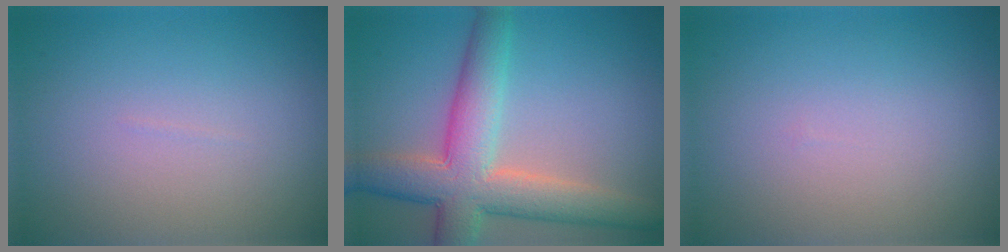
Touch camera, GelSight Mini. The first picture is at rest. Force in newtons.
{"total": 8.0, "press": 8.0, "slide": 0.4}
{"total": 0.0}